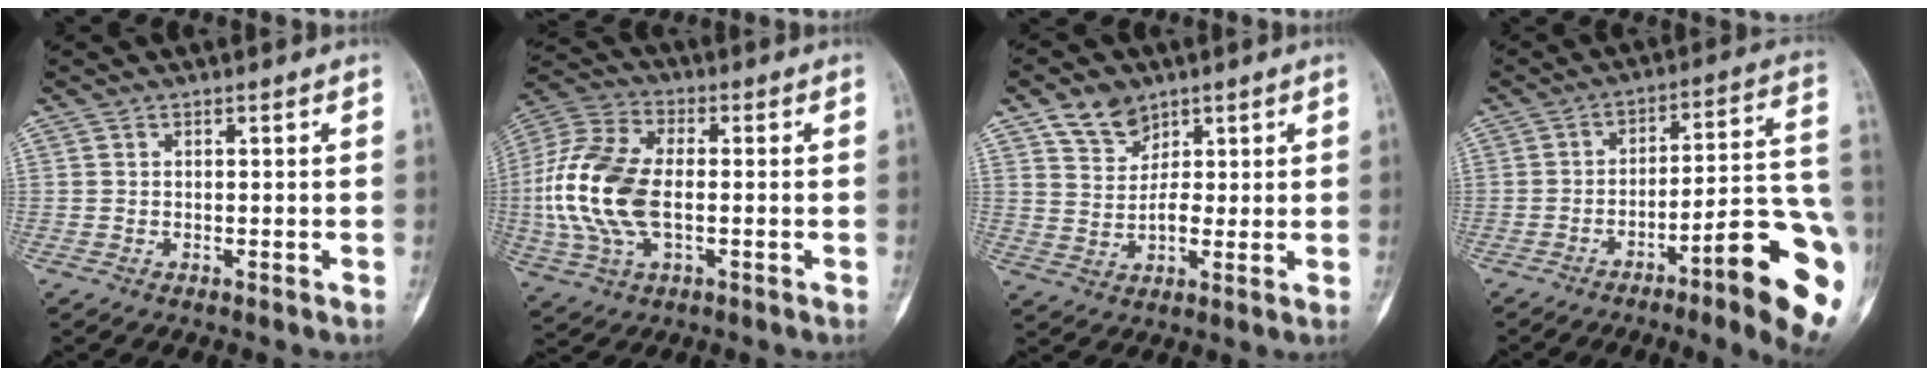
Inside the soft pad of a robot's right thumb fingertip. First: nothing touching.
{"total": 14.8, "force": [-1.4, 8.4, 12.2], "torque": [-0.270, 0.013, -0.027]}
{"total": 7.1, "force": [4.0, 5.3, 2.6], "torque": [-0.016, -0.020, 0.073]}
{"total": 18.8, "force": [-8.7, 3.0, 16.3], "torque": [-0.172, 0.061, -0.124]}